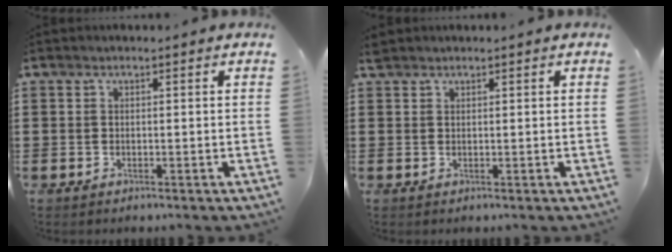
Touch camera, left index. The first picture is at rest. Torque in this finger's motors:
{"motor_torque": [0.18, -0.12, 0.00, -0.01]}